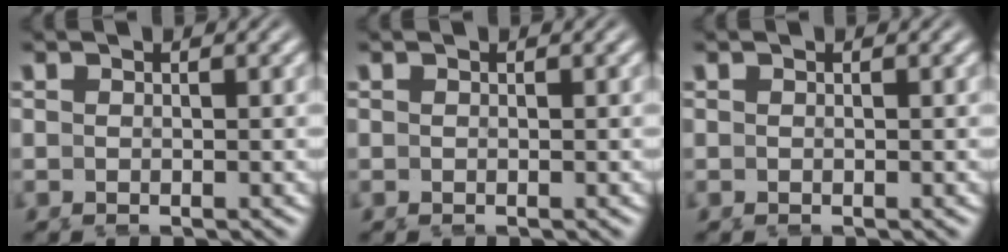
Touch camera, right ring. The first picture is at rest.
{"total": 0.0}
{"total": 0.0}